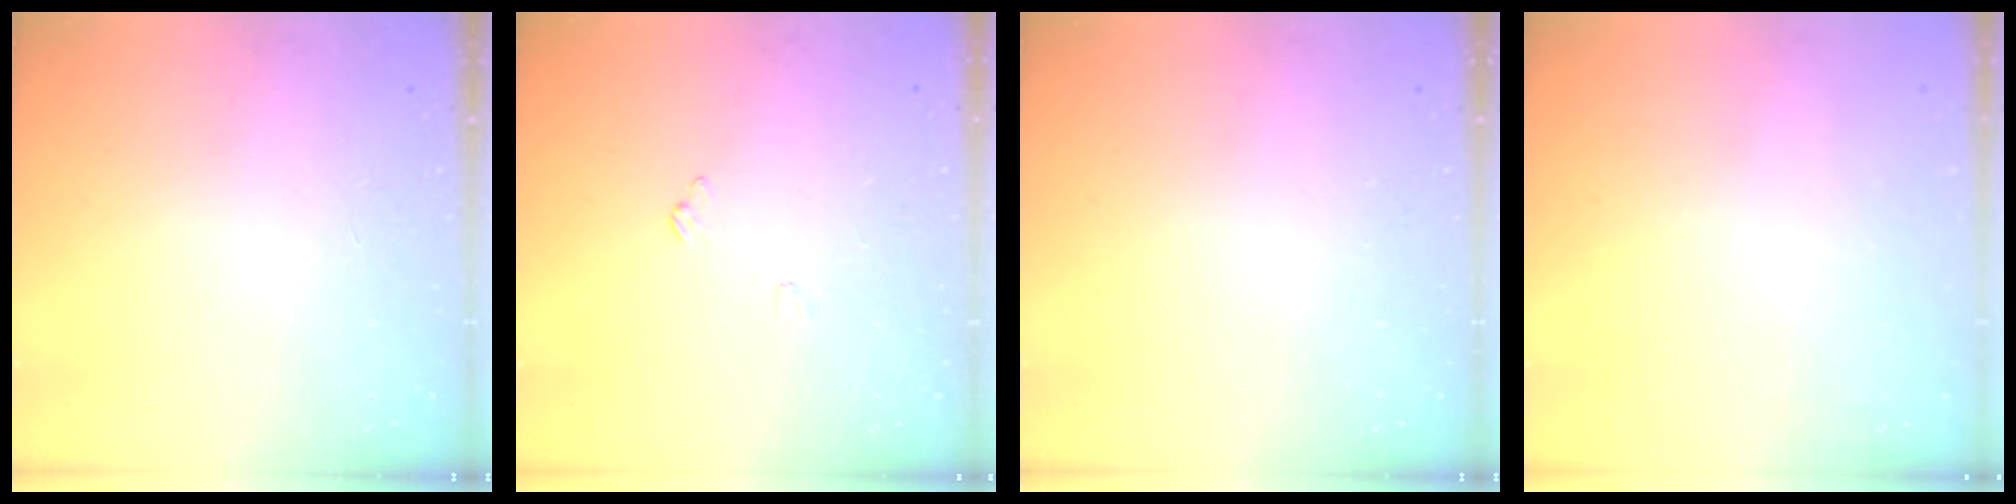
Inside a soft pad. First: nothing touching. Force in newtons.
{"total": 5.5, "press": 5.5, "slide": 0.5}
{"total": 0.0}
{"total": 3.2, "press": 3.2, "slide": 0.1}